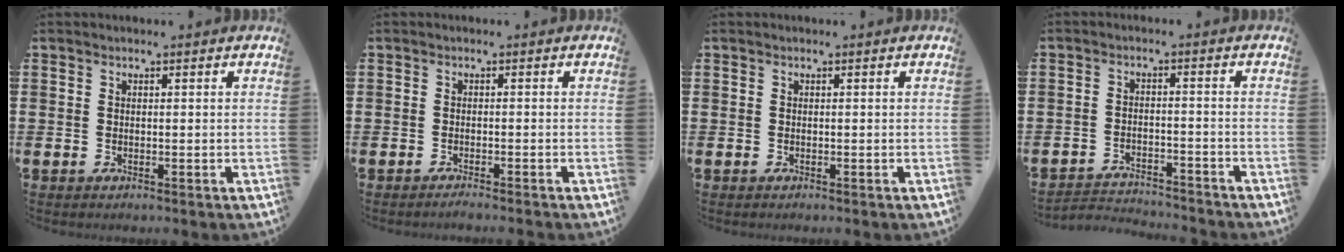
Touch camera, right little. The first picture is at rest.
{"total": 0.8, "force": [-0.7, -0.1, 0.4], "torque": [-0.005, -0.004, -0.014]}
{"total": 0.0}
{"total": 2.7, "force": [-2.7, 0.3, 0.0], "torque": [-0.006, 0.002, -0.059]}